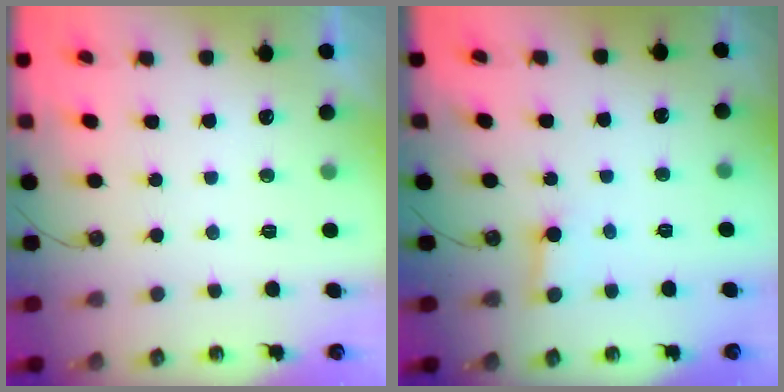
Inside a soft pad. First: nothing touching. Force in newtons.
{"total": 2.7, "press": 2.7, "slide": 0.1}